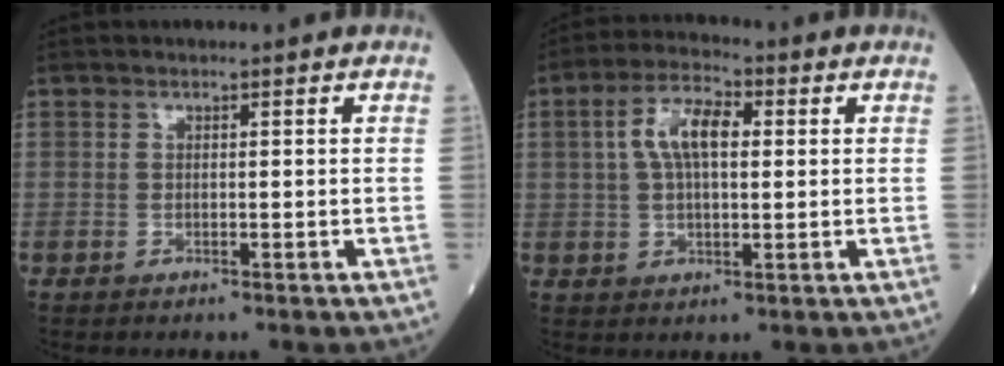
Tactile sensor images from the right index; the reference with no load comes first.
{"total": 7.8, "force": [1.7, 3.2, 6.9], "torque": [-0.136, 0.021, 0.029]}